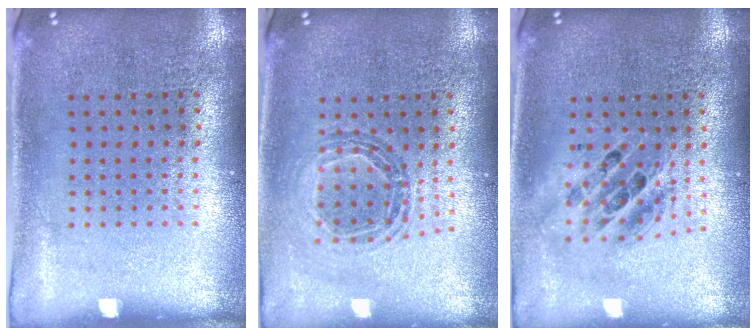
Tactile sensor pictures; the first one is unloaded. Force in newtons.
{"total": 0.9, "press": 0.9, "slide": 0.1}
{"total": 1.7, "press": 1.4, "slide": 0.9}